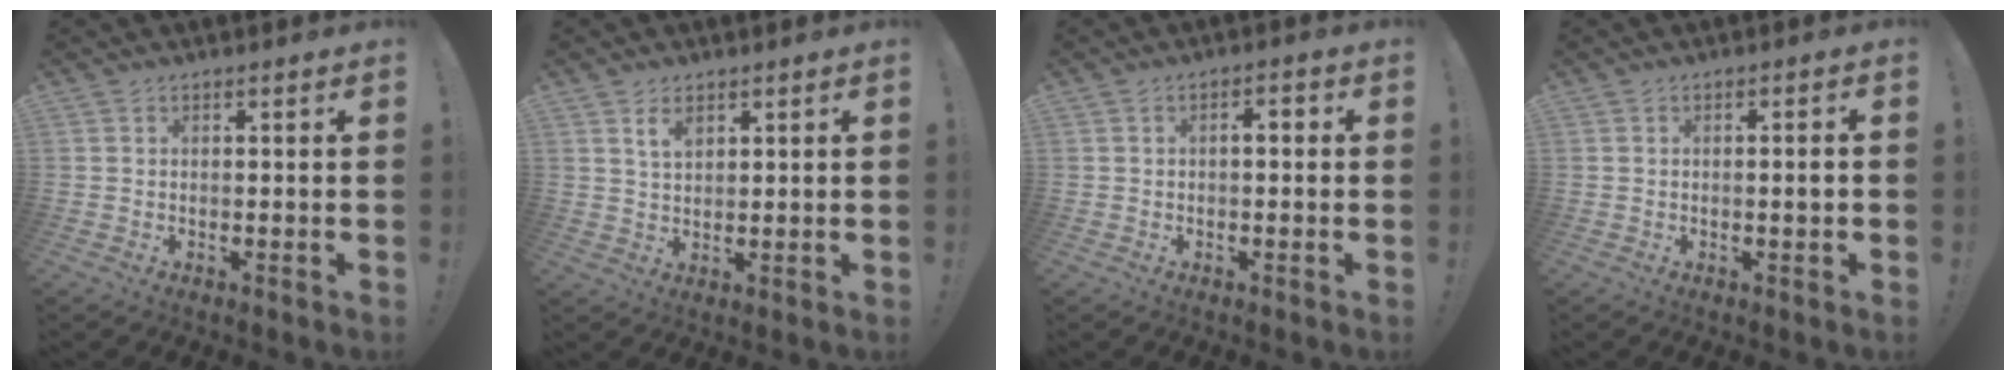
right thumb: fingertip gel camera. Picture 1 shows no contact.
{"total": 4.2, "force": [2.8, 2.3, 2.2], "torque": [-0.028, -0.012, 0.048]}
{"total": 2.4, "force": [-0.3, 1.1, 2.1], "torque": [-0.032, 0.007, -0.012]}
{"total": 2.3, "force": [-0.3, 0.0, 2.2], "torque": [-0.032, -0.001, -0.009]}